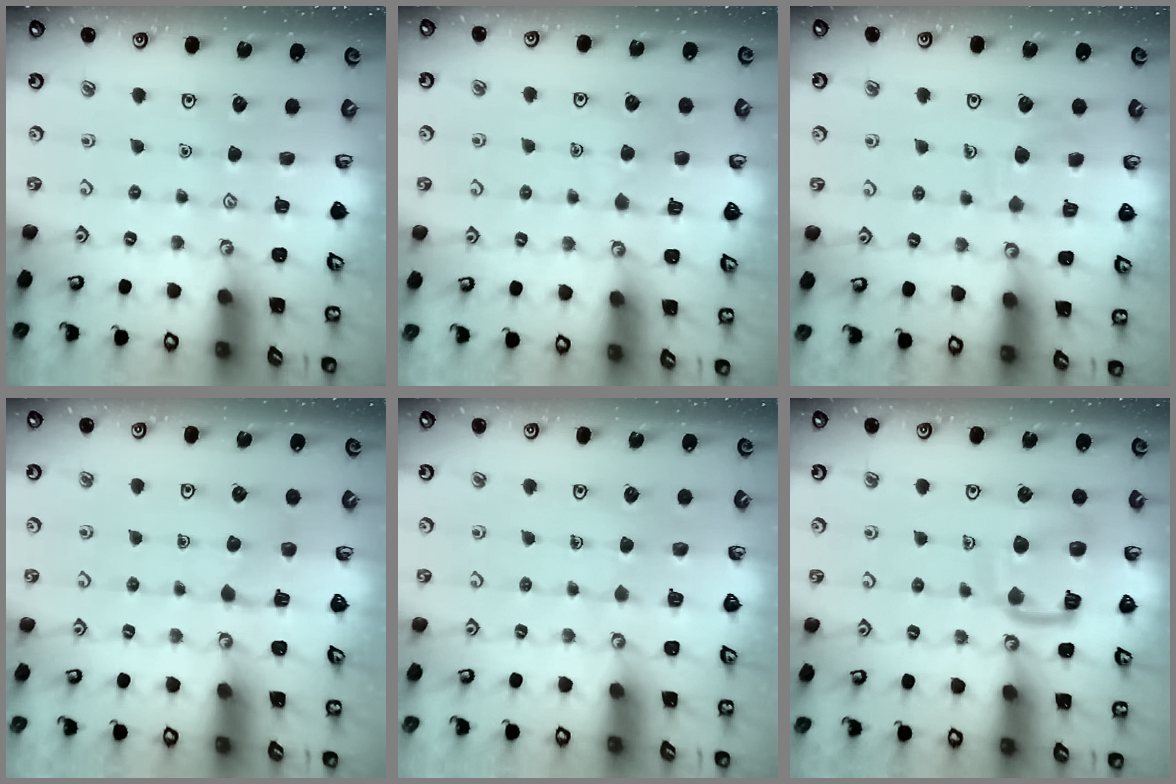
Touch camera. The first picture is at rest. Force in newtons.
{"total": 5.7, "press": 5.7, "slide": 0.5}
{"total": 7.7, "press": 7.7, "slide": 0.8}
{"total": 3.5, "press": 3.5, "slide": 0.6}
{"total": 2.8, "press": 2.8, "slide": 0.3}
{"total": 13.2, "press": 13.1, "slide": 1.5}